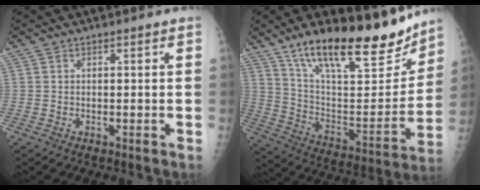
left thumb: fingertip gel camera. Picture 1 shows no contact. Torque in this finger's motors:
{"motor_torque": [1.14, 0.57, 1.46, -1.31, 0.35]}